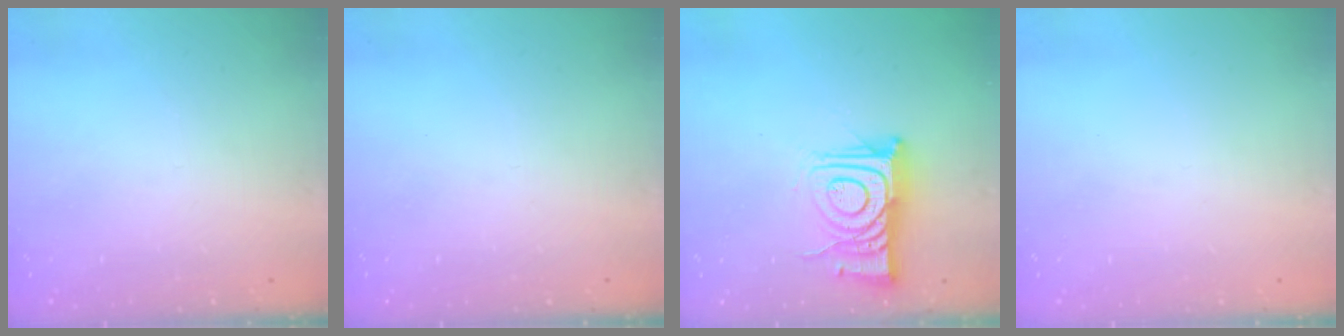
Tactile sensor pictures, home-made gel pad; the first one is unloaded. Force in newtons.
{"total": 0.0}
{"total": 12.7, "press": 12.7, "slide": 0.6}
{"total": 0.0}